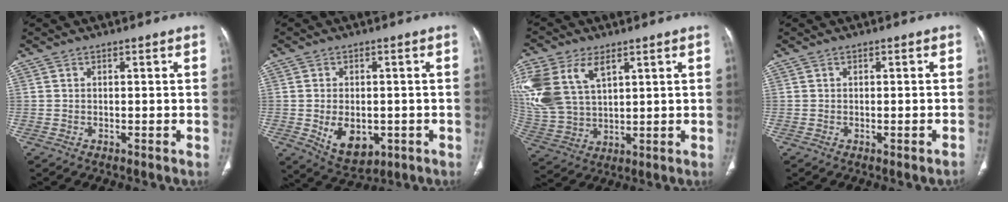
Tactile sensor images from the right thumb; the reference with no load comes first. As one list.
[{"total": 8.7, "force": [-2.0, 5.8, 6.2], "torque": [-0.077, -0.003, -0.014]}, {"total": 16.7, "force": [6.9, 10.2, 11.2], "torque": [-0.256, -0.009, 0.144]}, {"total": 1.3, "force": [-0.7, 0.1, 1.1], "torque": [-0.018, 0.007, -0.007]}]